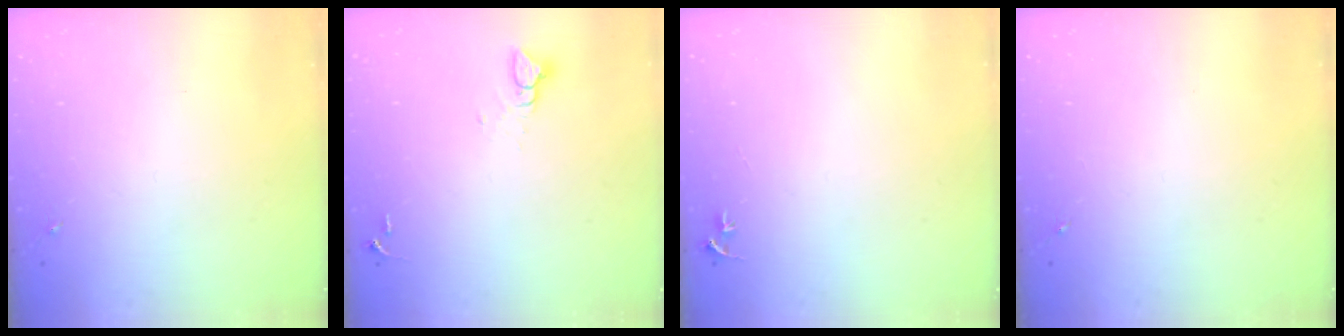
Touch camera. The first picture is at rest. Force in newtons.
{"total": 3.6, "press": 3.6, "slide": 0.2}
{"total": 3.0, "press": 3.0, "slide": 0.3}
{"total": 0.0}